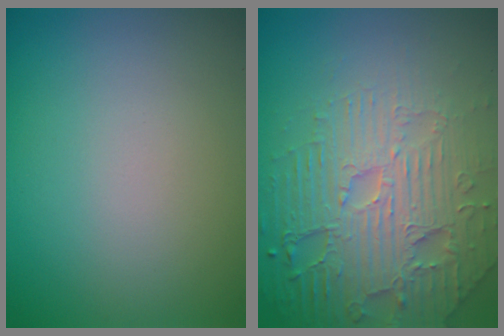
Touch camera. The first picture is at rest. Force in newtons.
{"total": 7.7, "press": 5.7, "slide": 5.2}